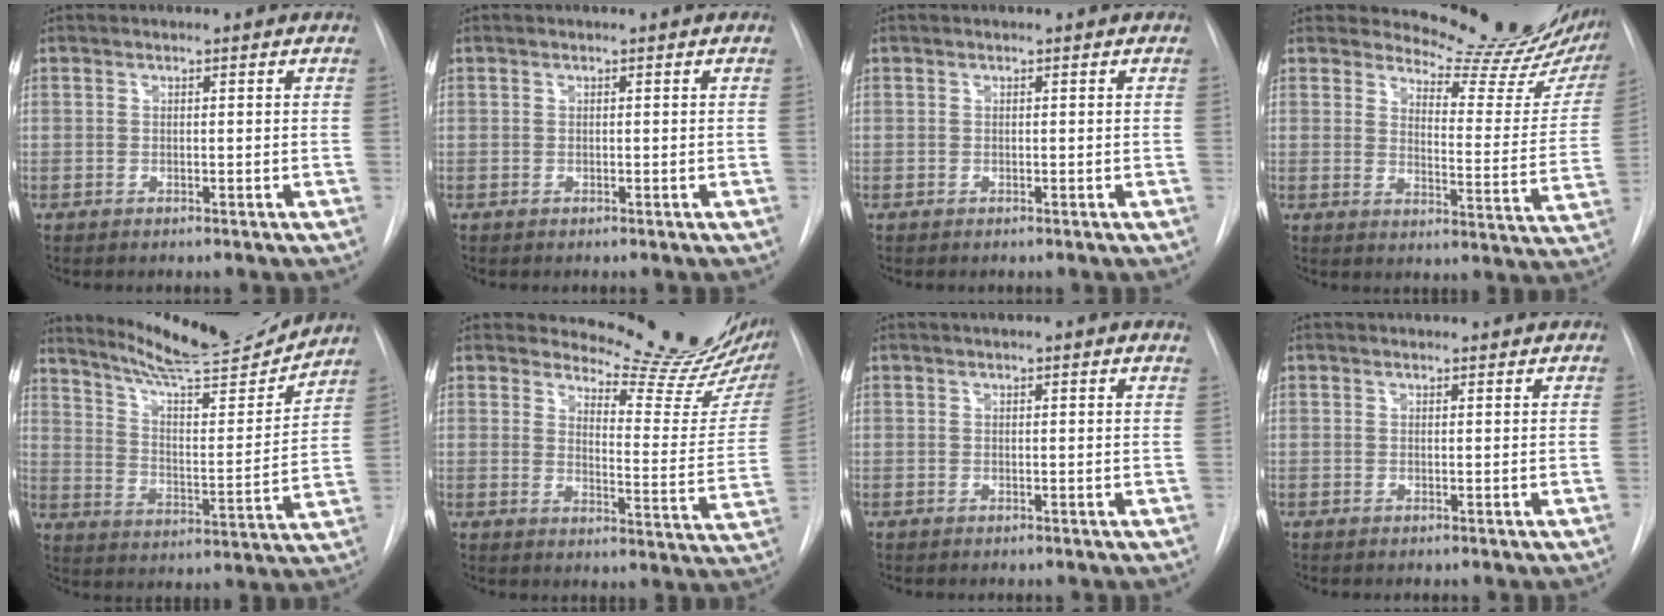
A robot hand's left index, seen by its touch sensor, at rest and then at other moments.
{"total": 0.0}
{"total": 0.0}
{"total": 14.7, "force": [14.2, 2.3, 3.1], "torque": [-0.033, -0.087, 0.158]}
{"total": 18.5, "force": [17.4, 0.8, 6.2], "torque": [-0.106, -0.037, 0.257]}
{"total": 13.7, "force": [13.2, 0.9, 3.8], "torque": [-0.049, -0.093, 0.151]}
{"total": 2.4, "force": [1.8, 0.1, 1.5], "torque": [-0.015, 0.017, 0.020]}
{"total": 1.8, "force": [1.8, 0.4, 0.1], "torque": [-0.009, 0.008, 0.021]}